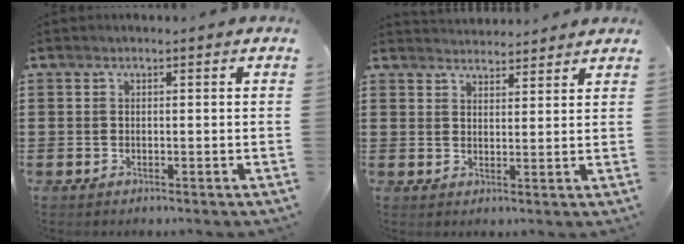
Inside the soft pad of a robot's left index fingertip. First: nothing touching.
{"total": 3.0, "force": [3.0, 0.2, -0.3], "torque": [-0.001, -0.008, 0.057]}